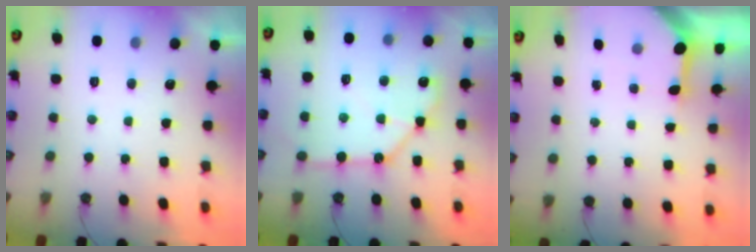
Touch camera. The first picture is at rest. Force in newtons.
{"total": 12.4, "press": 12.3, "slide": 1.6}
{"total": 3.2, "press": 3.2, "slide": 0.3}